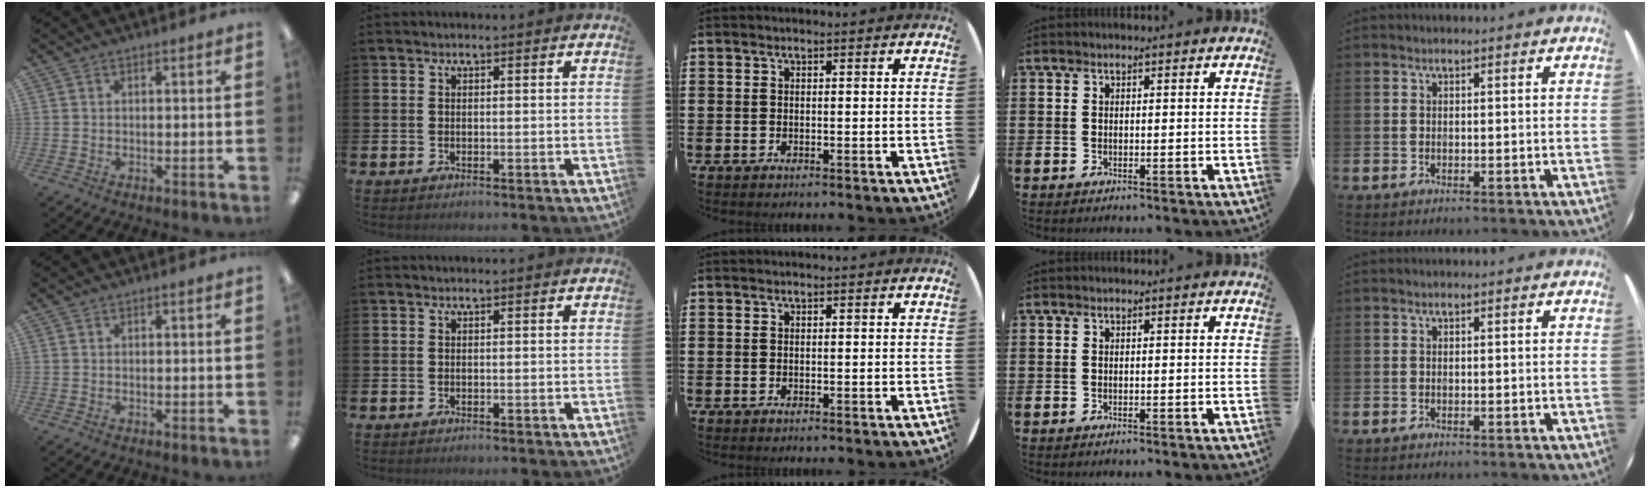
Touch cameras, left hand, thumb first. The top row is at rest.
{}